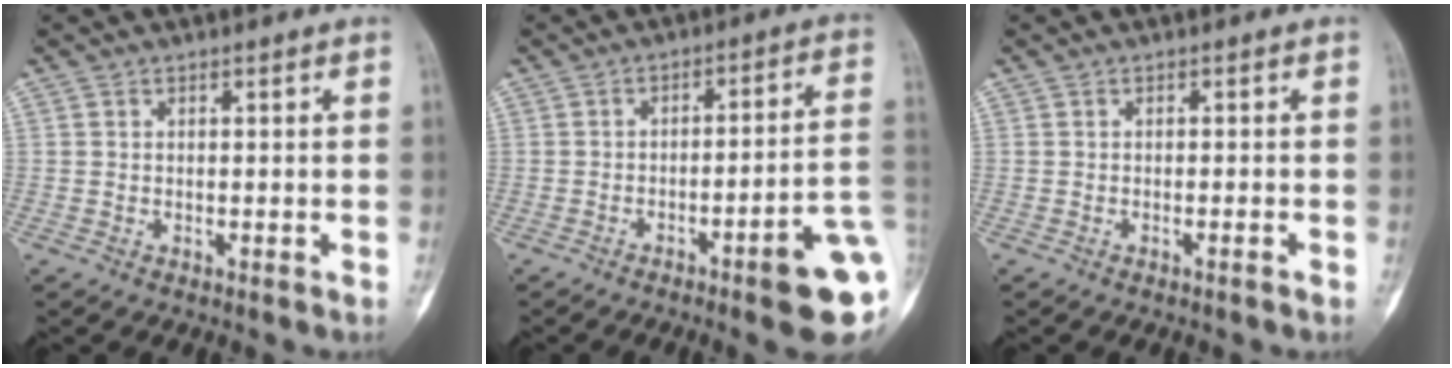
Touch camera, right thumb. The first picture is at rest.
{"total": 13.0, "force": [-5.0, 1.7, 11.9], "torque": [-0.126, 0.031, -0.065]}
{"total": 1.0, "force": [-0.7, 0.0, 0.7], "torque": [-0.016, 0.004, -0.006]}